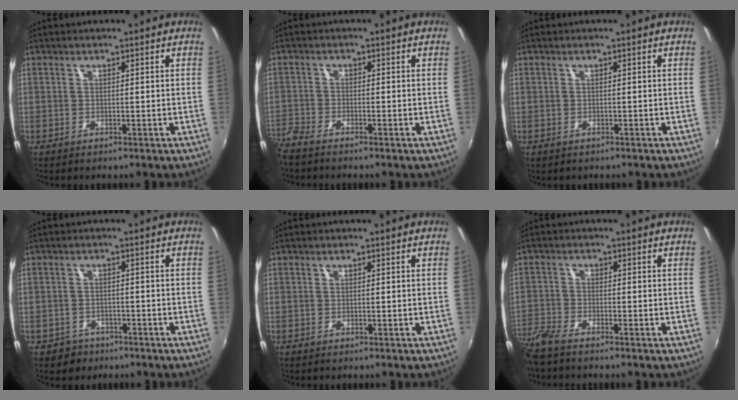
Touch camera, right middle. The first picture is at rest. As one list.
[{"total": 5.2, "force": [-4.8, 0.6, 1.9], "torque": [-0.059, -0.019, -0.096]}, {"total": 0.0}, {"total": 3.6, "force": [-2.3, 2.6, 0.4], "torque": [-0.022, 0.004, -0.034]}, {"total": 0.0}, {"total": 7.0, "force": [-6.2, 0.7, 3.1], "torque": [-0.087, -0.021, -0.127]}]